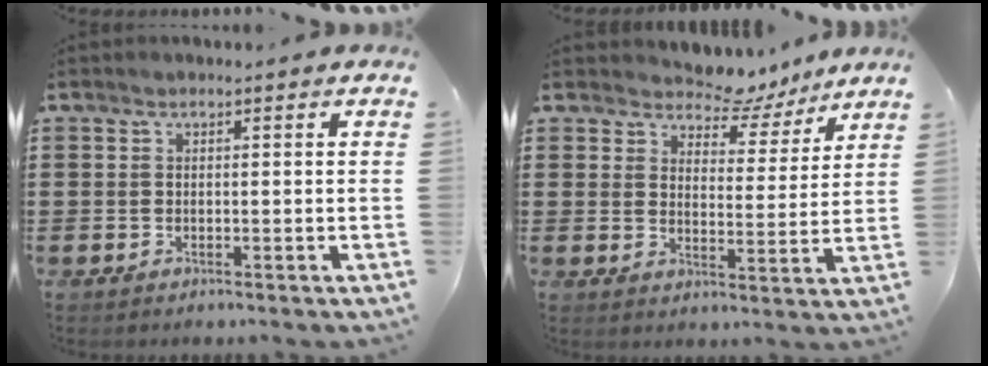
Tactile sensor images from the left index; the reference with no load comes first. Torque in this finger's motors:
{"motor_torque": [-0.46, -0.81, -0.27, -0.08]}